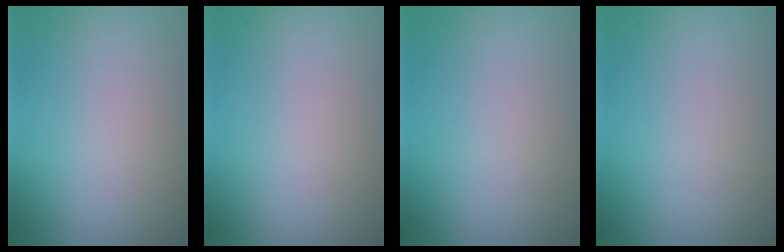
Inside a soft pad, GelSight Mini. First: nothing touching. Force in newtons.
{"total": 0.0}
{"total": 0.0}
{"total": 0.0}